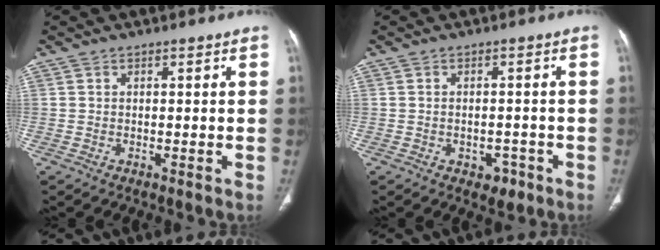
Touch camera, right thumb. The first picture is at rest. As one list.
[{"total": 3.4, "force": [-1.8, 2.3, 1.8], "torque": [-0.007, 0.014, -0.017]}]